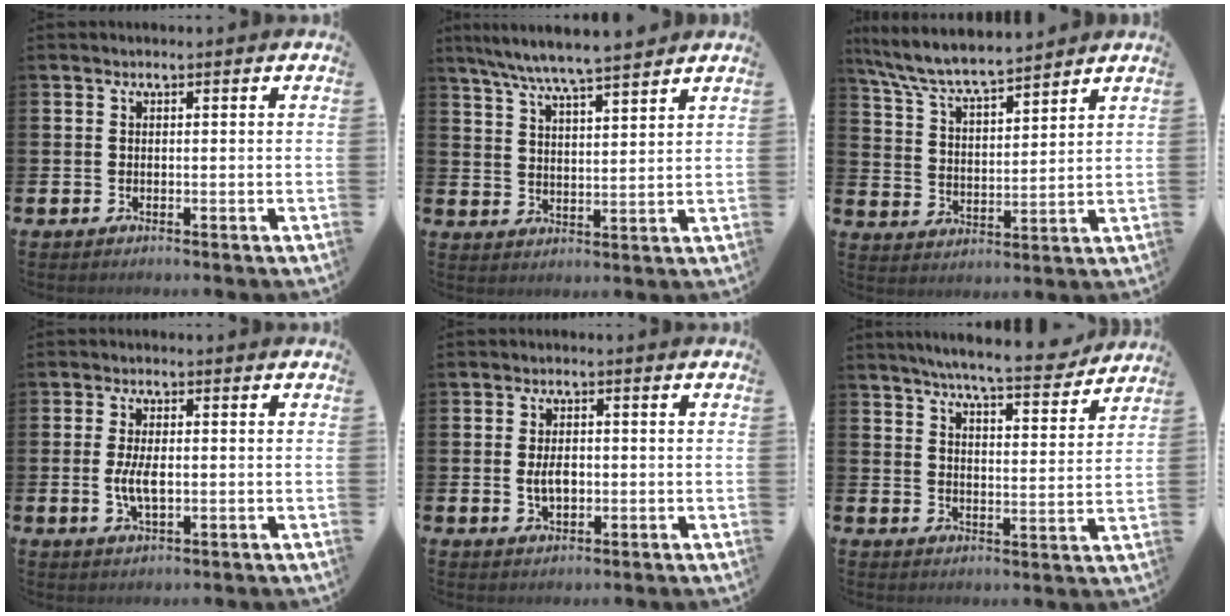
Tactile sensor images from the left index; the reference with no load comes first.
{"total": 7.1, "force": [6.8, 0.1, 2.1], "torque": [-0.064, -0.032, 0.122]}
{"total": 7.4, "force": [7.0, 0.9, 2.3], "torque": [-0.079, -0.041, 0.124]}
{"total": 4.1, "force": [-0.2, 1.8, 3.7], "torque": [-0.070, 0.000, -0.008]}
{"total": 3.3, "force": [0.0, 2.0, 2.7], "torque": [-0.039, 0.002, -0.004]}
{"total": 7.3, "force": [6.8, 0.3, 2.5], "torque": [-0.055, -0.044, 0.116]}